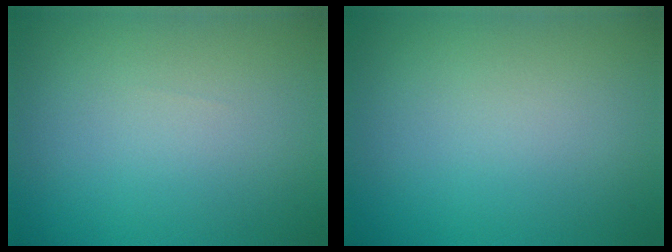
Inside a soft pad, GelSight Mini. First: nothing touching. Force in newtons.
{"total": 0.0}